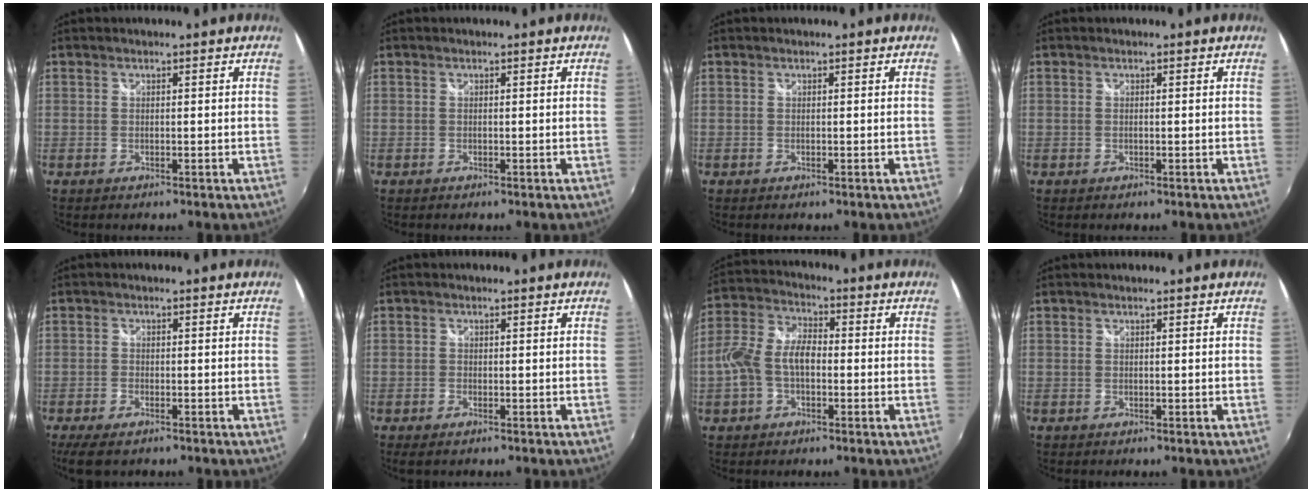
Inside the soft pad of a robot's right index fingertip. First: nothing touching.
{"total": 0.0}
{"total": 0.0}
{"total": 0.0}
{"total": 6.2, "force": [-4.4, 2.3, 3.7], "torque": [-0.089, -0.022, -0.077]}
{"total": 1.6, "force": [-1.1, 0.6, 0.9], "torque": [-0.020, -0.005, -0.021]}
{"total": 8.7, "force": [-1.9, 5.2, 6.7], "torque": [-0.146, 0.018, -0.037]}
{"total": 0.0}